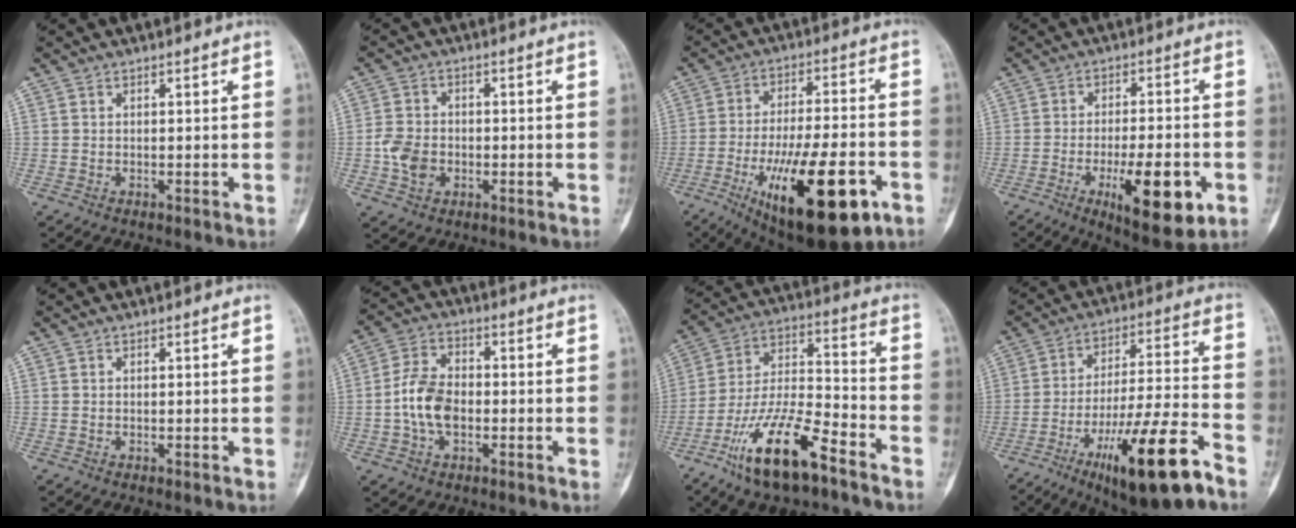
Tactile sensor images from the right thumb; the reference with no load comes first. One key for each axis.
{"total": 5.9, "fx": -1.3, "fy": 4.6, "fz": 3.5, "tx": -0.053, "ty": 0.010, "tz": -0.025}
{"total": 23.3, "fx": -9.4, "fy": 7.9, "fz": 19.8, "tx": -0.308, "ty": 0.021, "tz": -0.132}
{"total": 14.6, "fx": -5.1, "fy": 4.8, "fz": 12.8, "tx": -0.184, "ty": 0.008, "tz": -0.067}
{"total": 0.0}
{"total": 8.8, "fx": -1.7, "fy": 5.6, "fz": 6.5, "tx": -0.121, "ty": 0.023, "tz": -0.040}
{"total": 17.7, "fx": -10.9, "fy": 5.4, "fz": 12.8, "tx": -0.239, "ty": 0.071, "tz": -0.201}
{"total": 20.5, "fx": -11.2, "fy": 4.0, "fz": 16.6, "tx": -0.287, "ty": 0.047, "tz": -0.179}